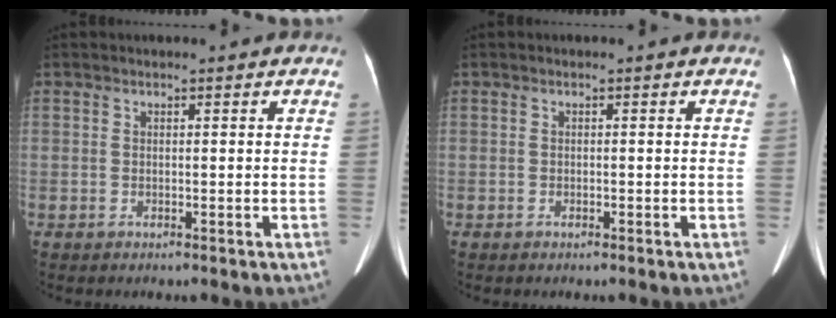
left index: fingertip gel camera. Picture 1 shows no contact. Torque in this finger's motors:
{"motor_torque": [-0.04, 0.00, -0.02, -0.01]}